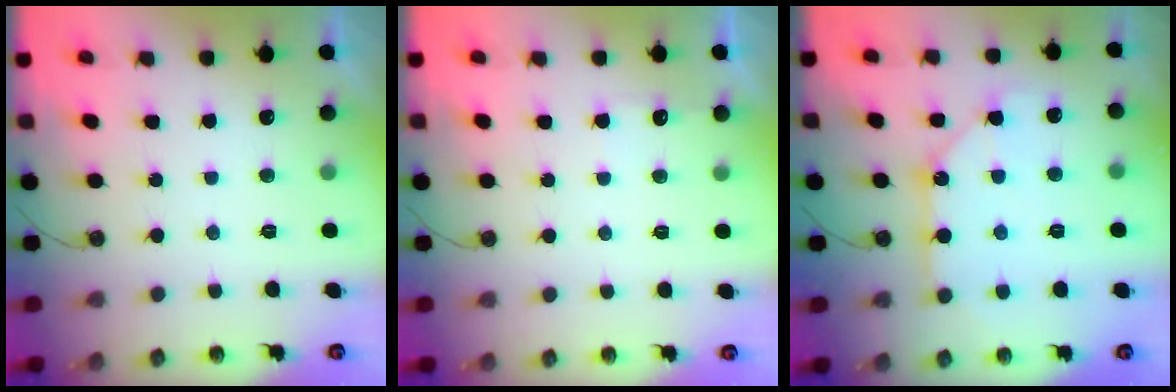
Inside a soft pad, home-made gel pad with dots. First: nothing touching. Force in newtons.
{"total": 3.8, "press": 3.8, "slide": 0.4}
{"total": 9.4, "press": 9.4, "slide": 0.9}